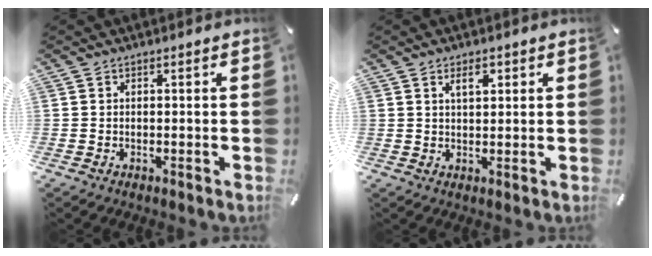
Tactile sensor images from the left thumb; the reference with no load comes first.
{"total": 3.5, "force": [1.6, 1.7, 2.6], "torque": [-0.032, -0.006, 0.023]}